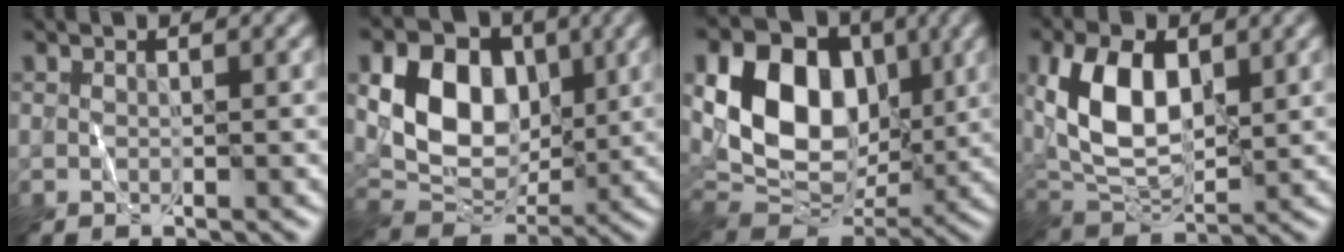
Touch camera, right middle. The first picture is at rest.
{"total": 9.0, "force": [1.9, 6.6, 5.8], "torque": [-0.109, -0.007, 0.032]}
{"total": 11.5, "force": [2.5, 8.3, 7.5], "torque": [-0.137, -0.003, 0.040]}
{"total": 8.5, "force": [1.8, 4.9, 6.7], "torque": [-0.144, 0.005, 0.033]}